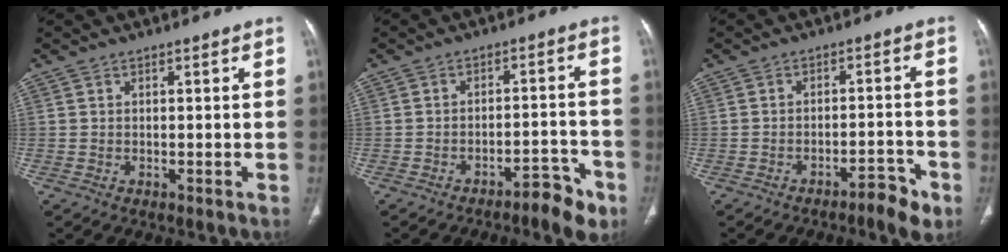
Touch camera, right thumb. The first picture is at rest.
{"total": 6.6, "force": [-4.6, 2.0, 4.2], "torque": [-0.048, 0.042, -0.060]}
{"total": 5.2, "force": [-3.5, 1.2, 3.6], "torque": [-0.048, 0.027, -0.048]}